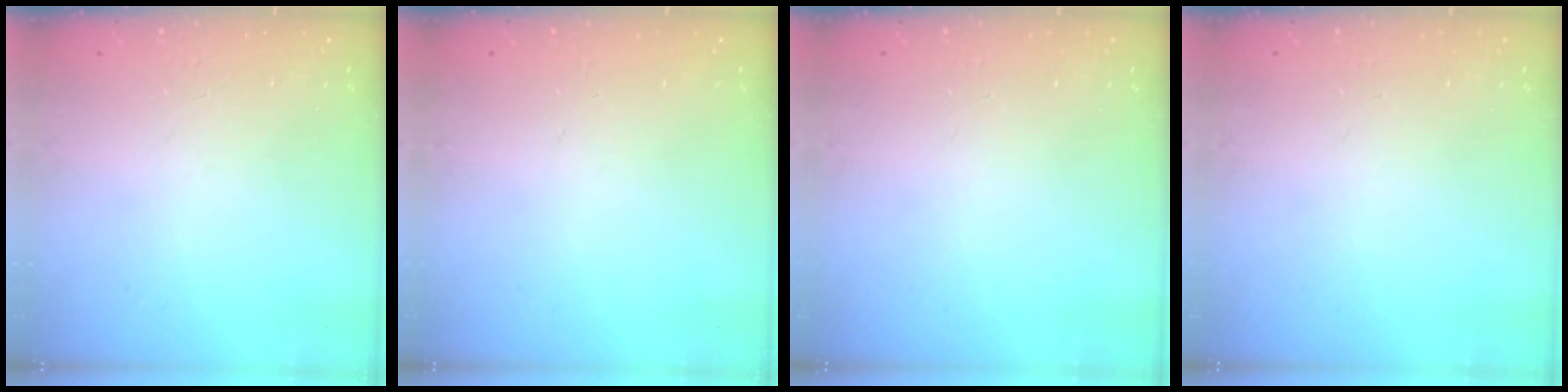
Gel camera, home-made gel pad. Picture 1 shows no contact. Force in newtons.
{"total": 0.0}
{"total": 0.0}
{"total": 0.0}